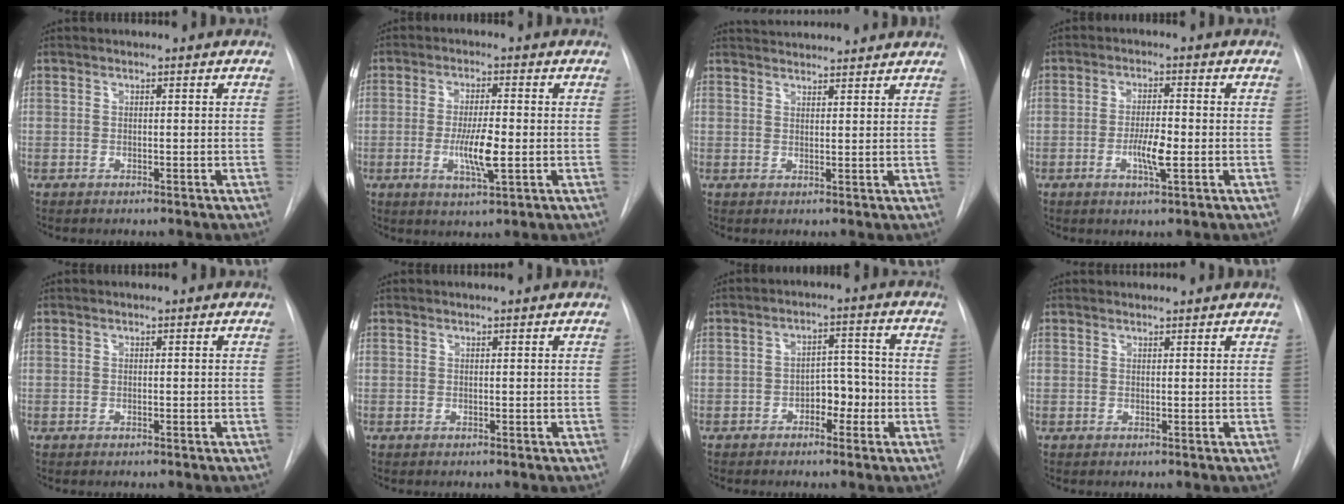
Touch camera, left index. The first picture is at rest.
{"total": 6.4, "force": [-1.1, 0.9, 6.2], "torque": [-0.118, -0.012, -0.019]}
{"total": 9.4, "force": [9.0, 0.7, 2.3], "torque": [-0.037, 0.028, 0.119]}
{"total": 4.6, "force": [-1.2, 0.7, 4.4], "torque": [-0.081, -0.004, -0.020]}
{"total": 0.0}
{"total": 0.9, "force": [0.9, 0.0, 0.2], "torque": [-0.004, 0.009, 0.013]}
{"total": 4.5, "force": [-1.9, 2.6, 3.2], "torque": [-0.038, 0.016, -0.030]}
{"total": 3.8, "force": [3.8, 0.4, 0.6], "torque": [-0.009, 0.029, 0.046]}